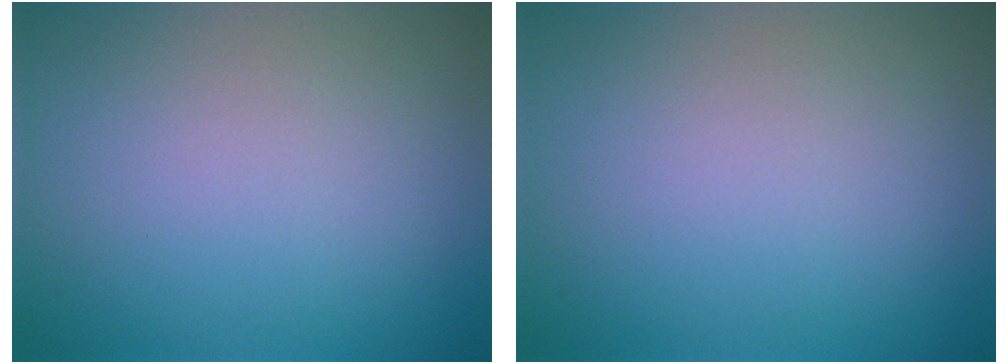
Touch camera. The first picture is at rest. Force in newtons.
{"total": 0.0}